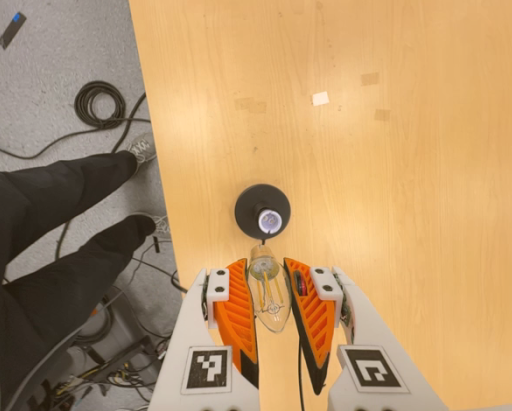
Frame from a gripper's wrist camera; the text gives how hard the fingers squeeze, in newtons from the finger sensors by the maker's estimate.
{"total": 20.5, "left": 22.9, "right": 18.1}